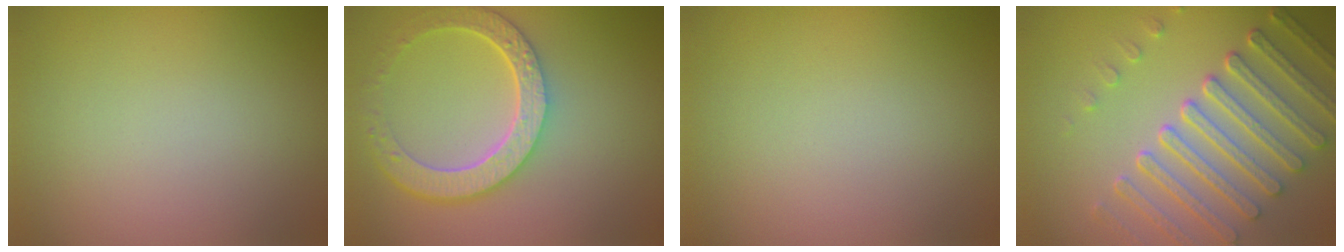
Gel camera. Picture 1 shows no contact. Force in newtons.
{"total": 6.0, "press": 4.6, "slide": 3.9}
{"total": 0.0}
{"total": 7.1, "press": 5.3, "slide": 4.8}